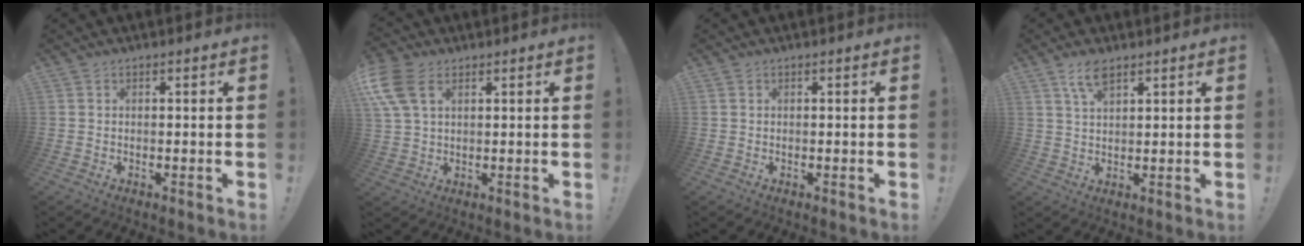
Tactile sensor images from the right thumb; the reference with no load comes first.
{"total": 10.0, "force": [4.2, 5.8, 7.1], "torque": [-0.146, -0.010, 0.083]}
{"total": 0.0}
{"total": 5.5, "force": [3.5, 2.0, 3.7], "torque": [-0.071, -0.008, 0.062]}